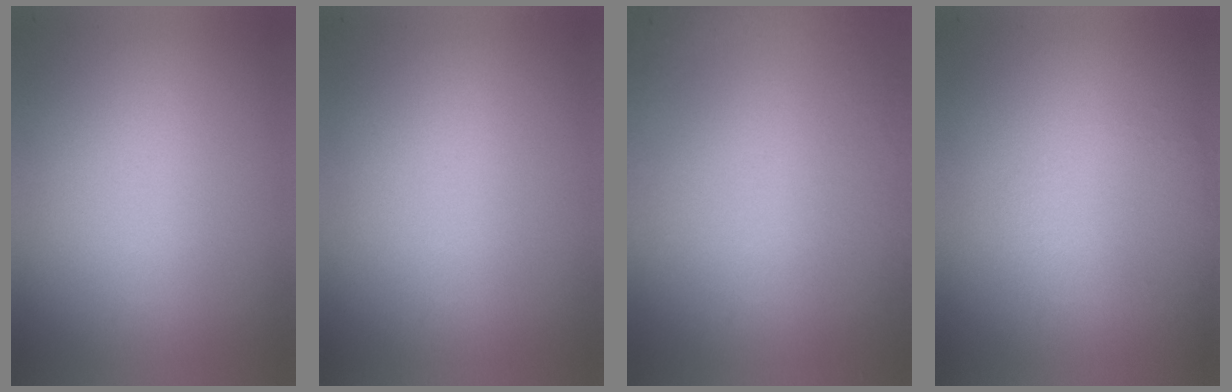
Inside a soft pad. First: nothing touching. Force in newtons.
{"total": 0.0}
{"total": 6.9}
{"total": 1.1}